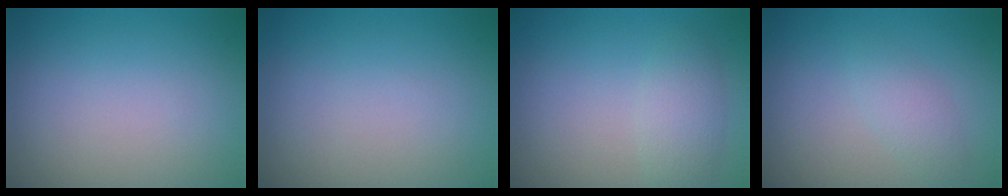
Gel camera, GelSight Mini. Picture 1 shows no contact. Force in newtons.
{"total": 0.0}
{"total": 2.3, "press": 2.3, "slide": 0.0}
{"total": 1.7, "press": 1.7, "slide": 0.0}